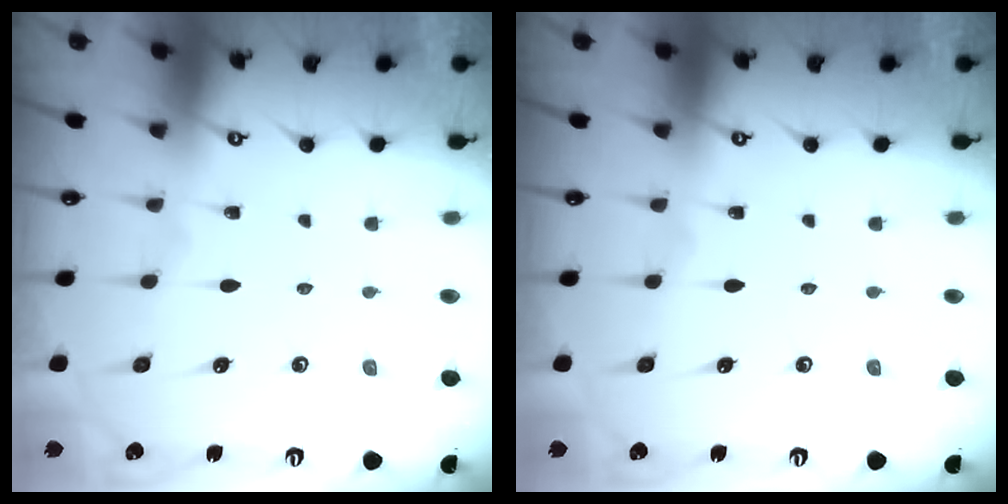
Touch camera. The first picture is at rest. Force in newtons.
{"total": 0.0}